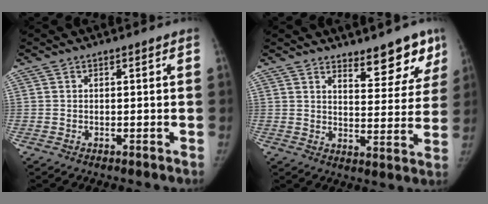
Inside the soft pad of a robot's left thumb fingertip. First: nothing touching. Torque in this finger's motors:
{"motor_torque": [0.49, 0.59, 0.02, 0.33, -0.05]}